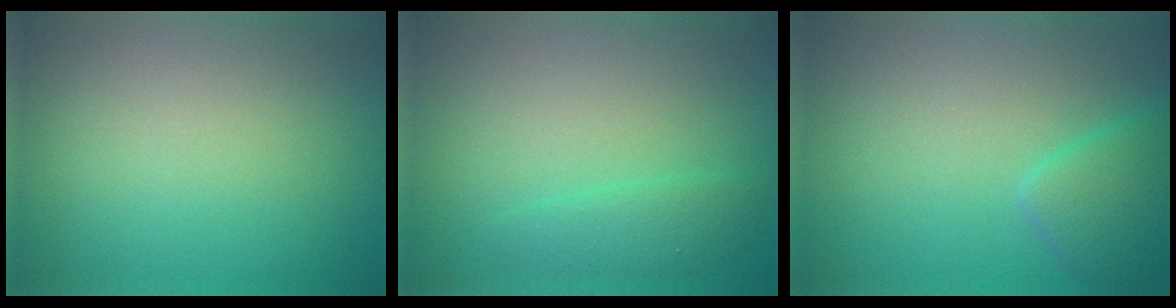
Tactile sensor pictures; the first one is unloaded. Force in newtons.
{"total": 1.7, "press": 1.7, "slide": 0.2}
{"total": 2.6, "press": 2.6, "slide": 0.1}